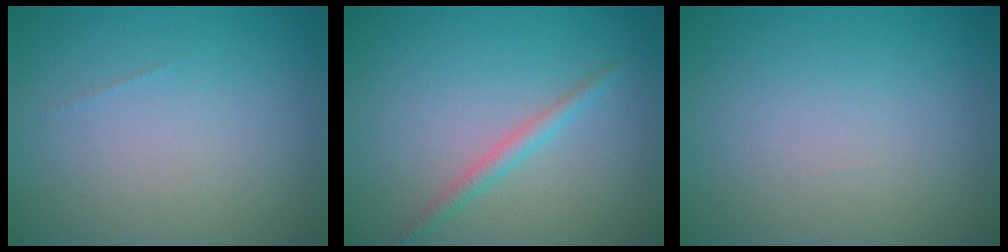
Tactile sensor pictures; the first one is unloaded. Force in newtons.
{"total": 1.6, "press": 1.6, "slide": 0.1}
{"total": 0.0}